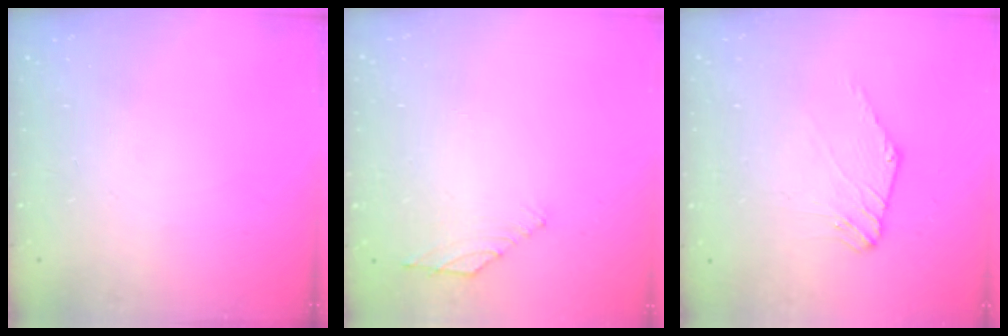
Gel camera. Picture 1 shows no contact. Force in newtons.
{"total": 1.4, "press": 1.3, "slide": 0.6}
{"total": 2.0, "press": 2.0, "slide": 0.5}